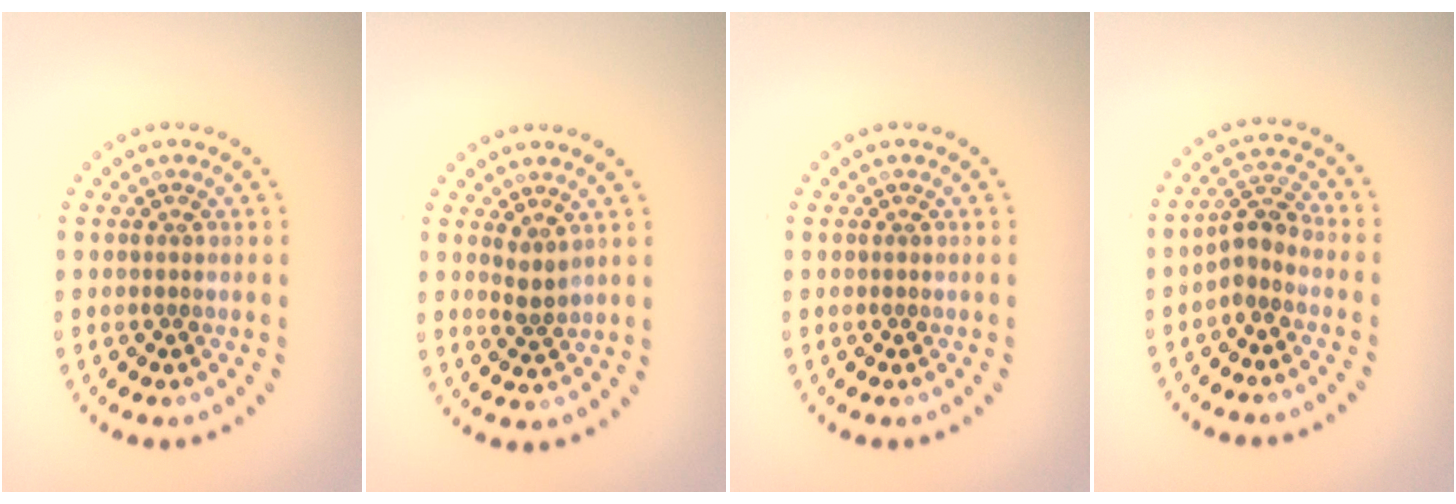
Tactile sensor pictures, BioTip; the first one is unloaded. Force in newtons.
{"total": 1.1, "press": 0.8, "slide": 0.8}
{"total": 0.0}
{"total": 2.6, "press": 2.1, "slide": 1.6}